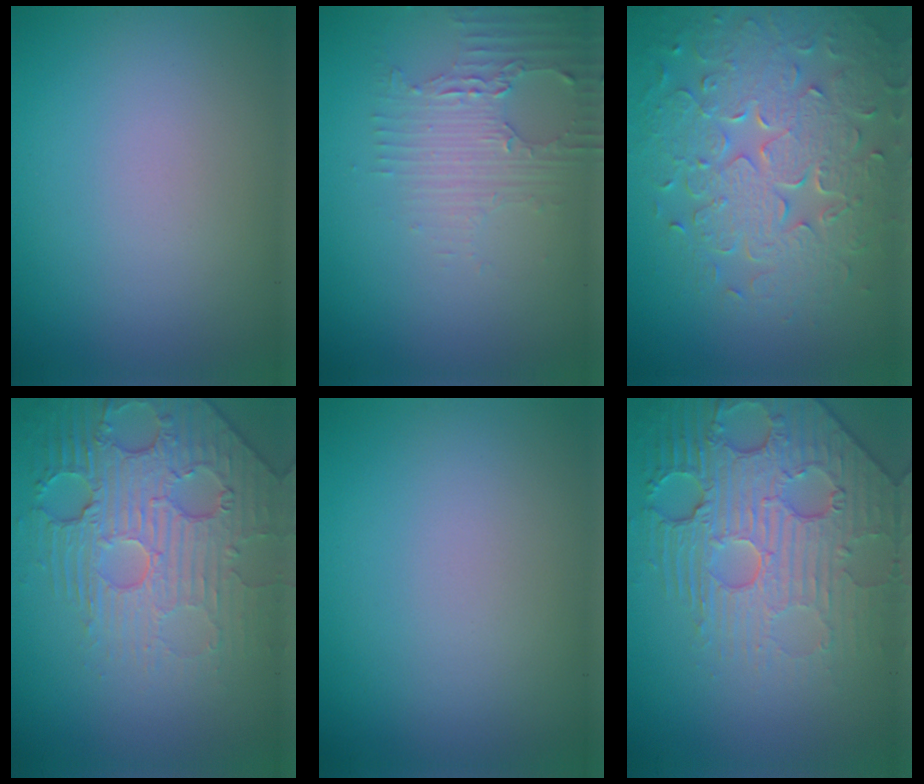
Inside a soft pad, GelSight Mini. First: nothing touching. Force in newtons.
{"total": 3.0, "press": 2.5, "slide": 1.7}
{"total": 8.1, "press": 5.9, "slide": 5.6}
{"total": 5.3, "press": 4.8, "slide": 2.2}
{"total": 0.0}
{"total": 6.2, "press": 5.3, "slide": 3.4}